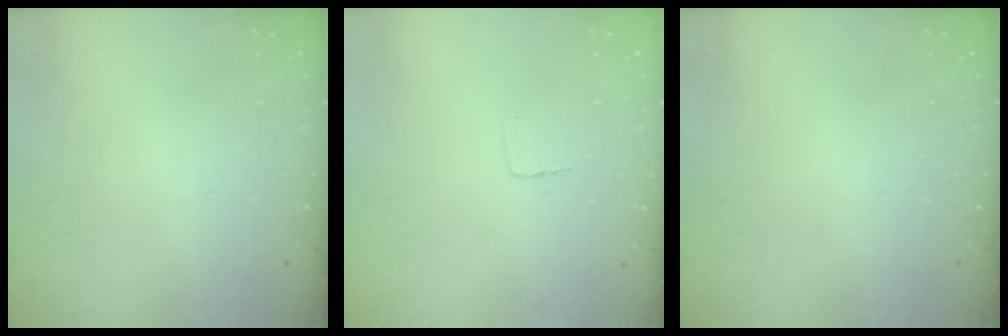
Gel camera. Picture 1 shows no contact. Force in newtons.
{"total": 2.7, "press": 2.7, "slide": 0.1}
{"total": 0.0}